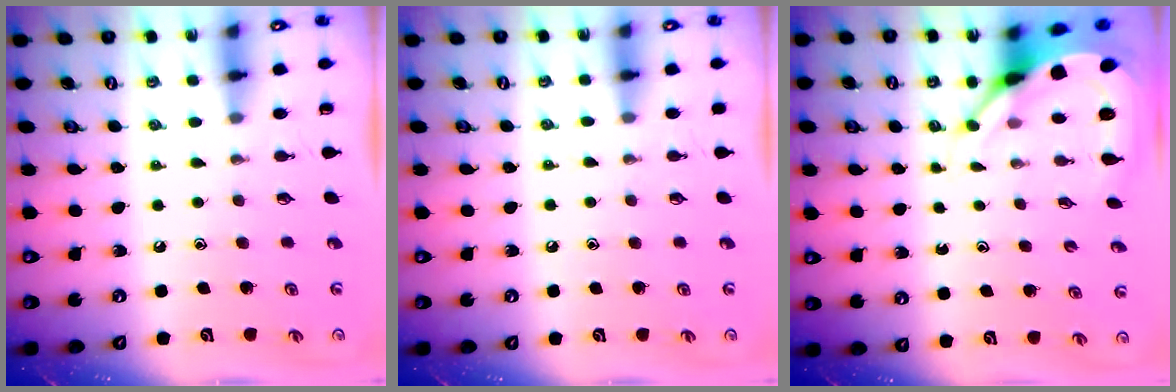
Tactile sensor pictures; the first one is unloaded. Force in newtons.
{"total": 4.4, "press": 4.4, "slide": 0.7}
{"total": 7.5, "press": 7.4, "slide": 1.0}